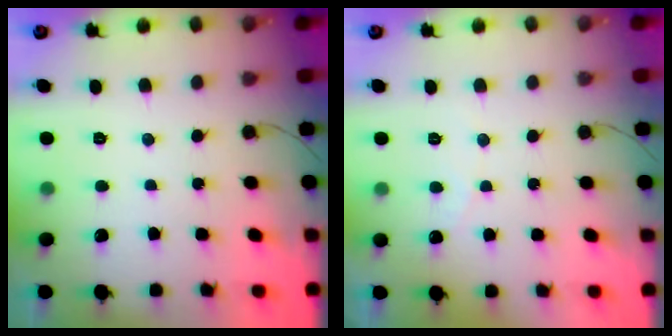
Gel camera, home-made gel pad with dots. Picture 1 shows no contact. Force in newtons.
{"total": 2.5, "press": 2.5, "slide": 0.2}